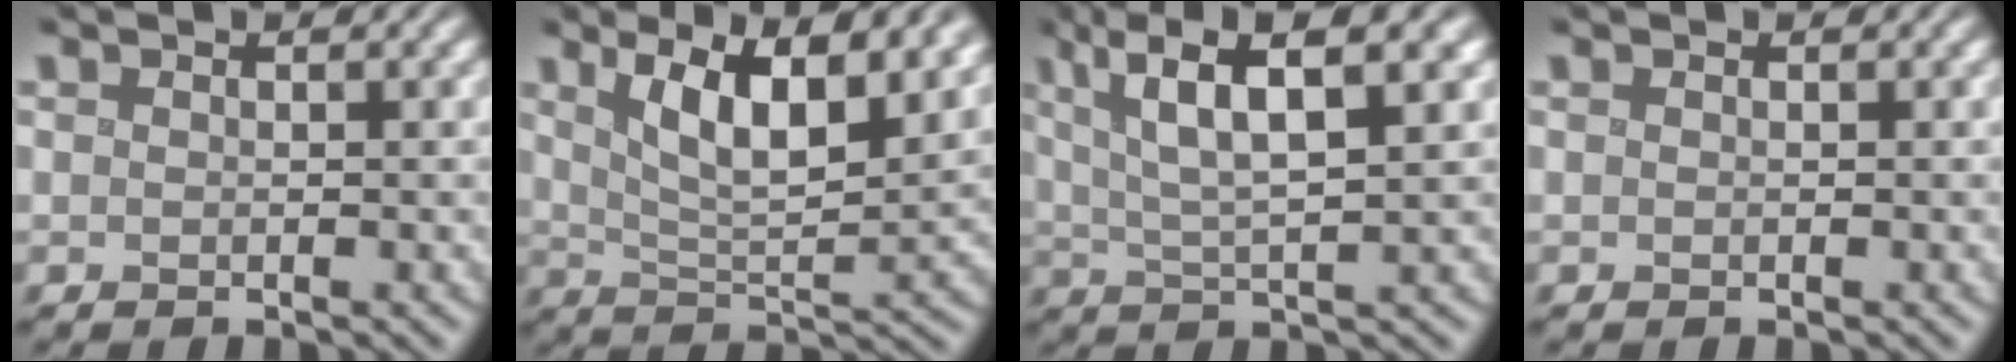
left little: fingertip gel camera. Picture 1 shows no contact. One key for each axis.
{"total": 7.9, "fx": 3.7, "fy": 2.6, "fz": 6.5, "tx": -0.112, "ty": 0.001, "tz": 0.060}
{"total": 8.1, "fx": 4.0, "fy": 1.8, "fz": 6.8, "tx": -0.118, "ty": 0.014, "tz": 0.071}
{"total": 0.0}